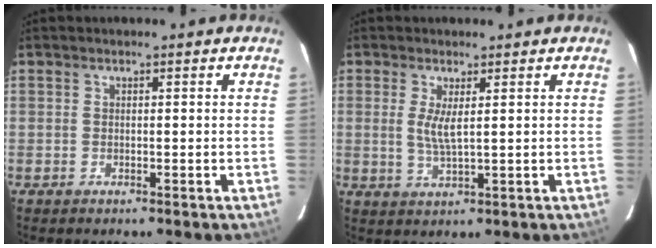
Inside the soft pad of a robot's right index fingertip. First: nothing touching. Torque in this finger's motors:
{"motor_torque": [0.09, 0.06, 0.10, 0.06]}